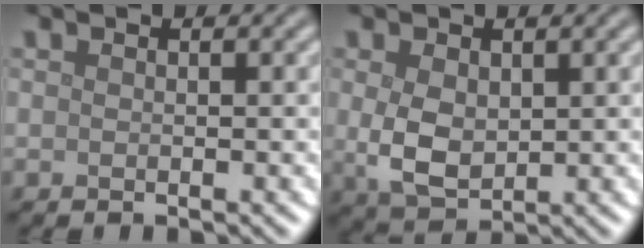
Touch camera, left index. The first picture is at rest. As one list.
[{"total": 4.0, "force": [0.2, 2.6, 3.0], "torque": [-0.069, -0.003, 0.011]}]